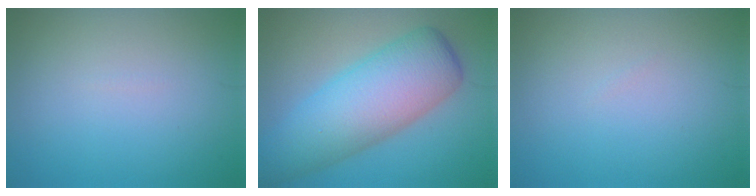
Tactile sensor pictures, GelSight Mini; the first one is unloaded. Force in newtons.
{"total": 9.4, "press": 9.4, "slide": 0.1}
{"total": 0.0}